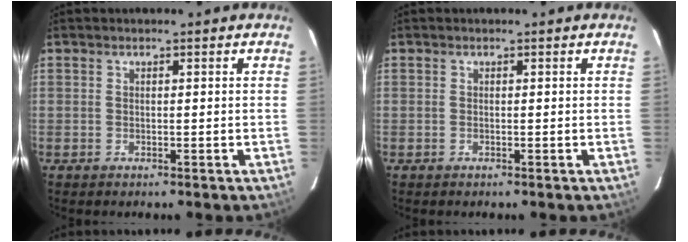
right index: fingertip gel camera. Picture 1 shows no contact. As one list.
[{"total": 0.0}]